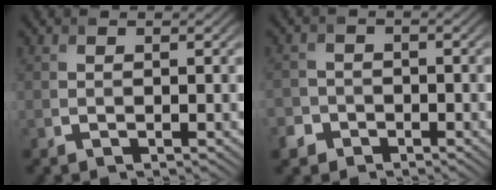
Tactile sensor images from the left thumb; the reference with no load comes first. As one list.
[{"total": 3.7, "force": [-2.3, 2.8, 0.5], "torque": [-0.001, -0.001, -0.054]}]